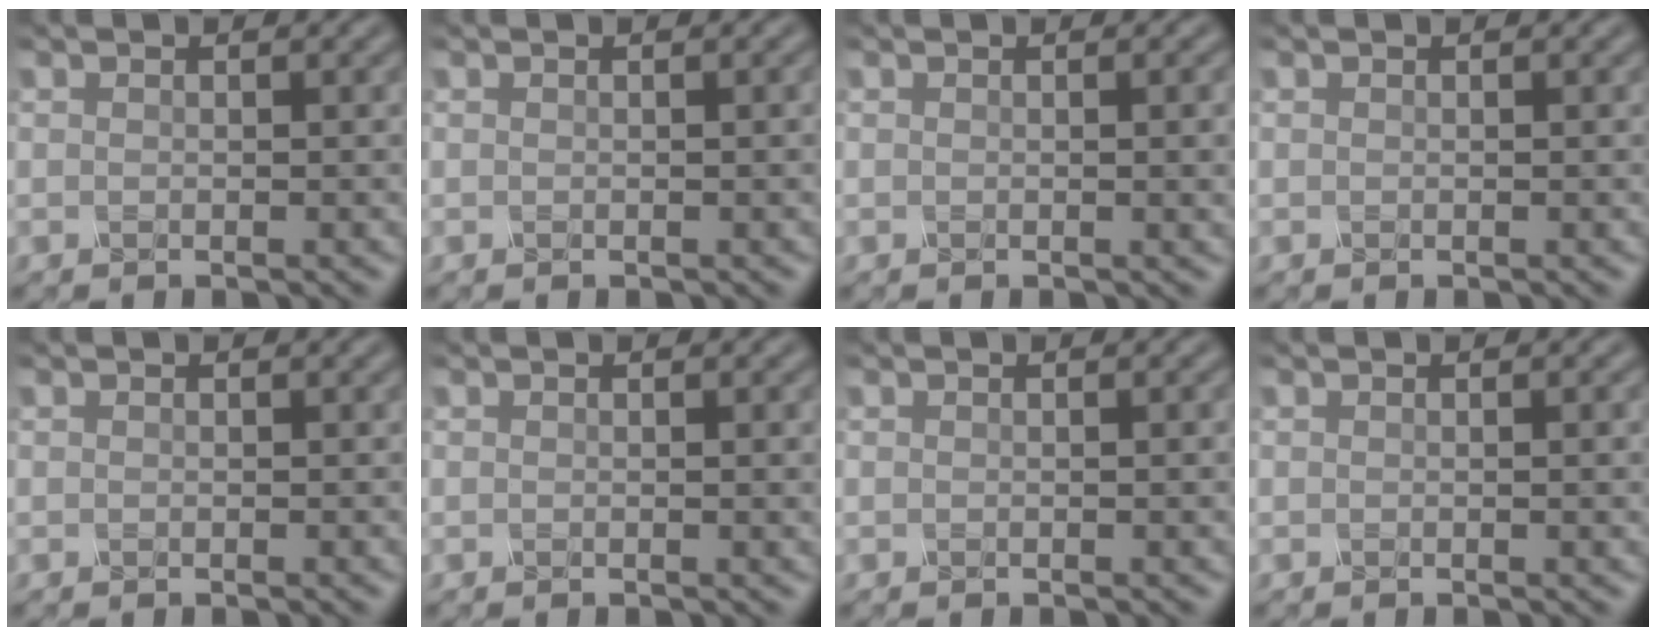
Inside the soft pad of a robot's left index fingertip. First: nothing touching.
{"total": 0.6, "force": [0.0, 0.2, 0.6], "torque": [-0.003, 0.003, -0.002]}
{"total": 2.3, "force": [0.2, 0.8, 2.1], "torque": [-0.017, 0.003, -0.001]}
{"total": 0.0}
{"total": 0.0}
{"total": 1.0, "force": [0.1, 0.4, 0.9], "torque": [-0.007, 0.002, 0.000]}
{"total": 0.9, "force": [0.0, 0.3, 0.9], "torque": [-0.006, 0.003, -0.002]}
{"total": 1.5, "force": [0.1, 0.5, 1.4], "torque": [-0.012, 0.003, -0.002]}